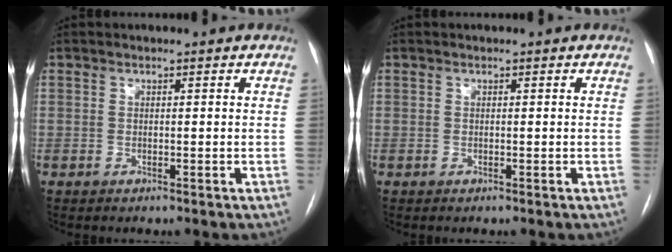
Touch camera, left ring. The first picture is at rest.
{"total": 0.0}